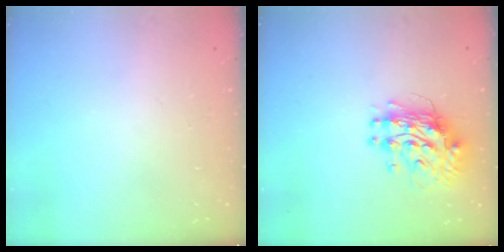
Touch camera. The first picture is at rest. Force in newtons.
{"total": 11.0, "press": 10.9, "slide": 1.0}